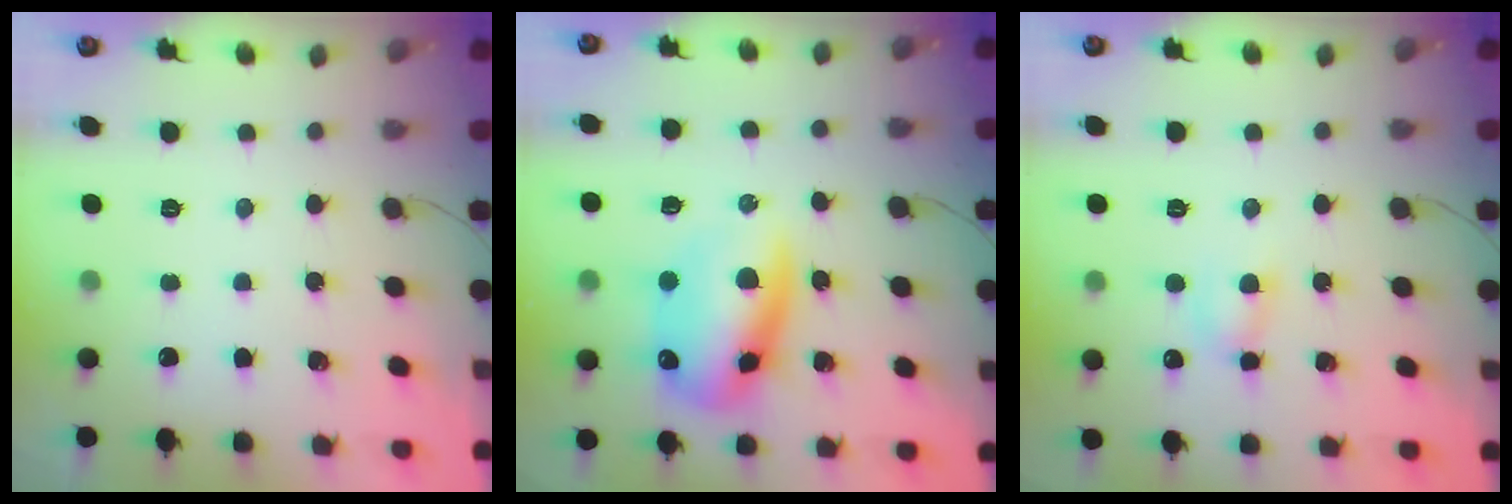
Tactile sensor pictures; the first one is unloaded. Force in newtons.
{"total": 14.3, "press": 13.8, "slide": 3.6}
{"total": 3.9, "press": 3.8, "slide": 1.1}